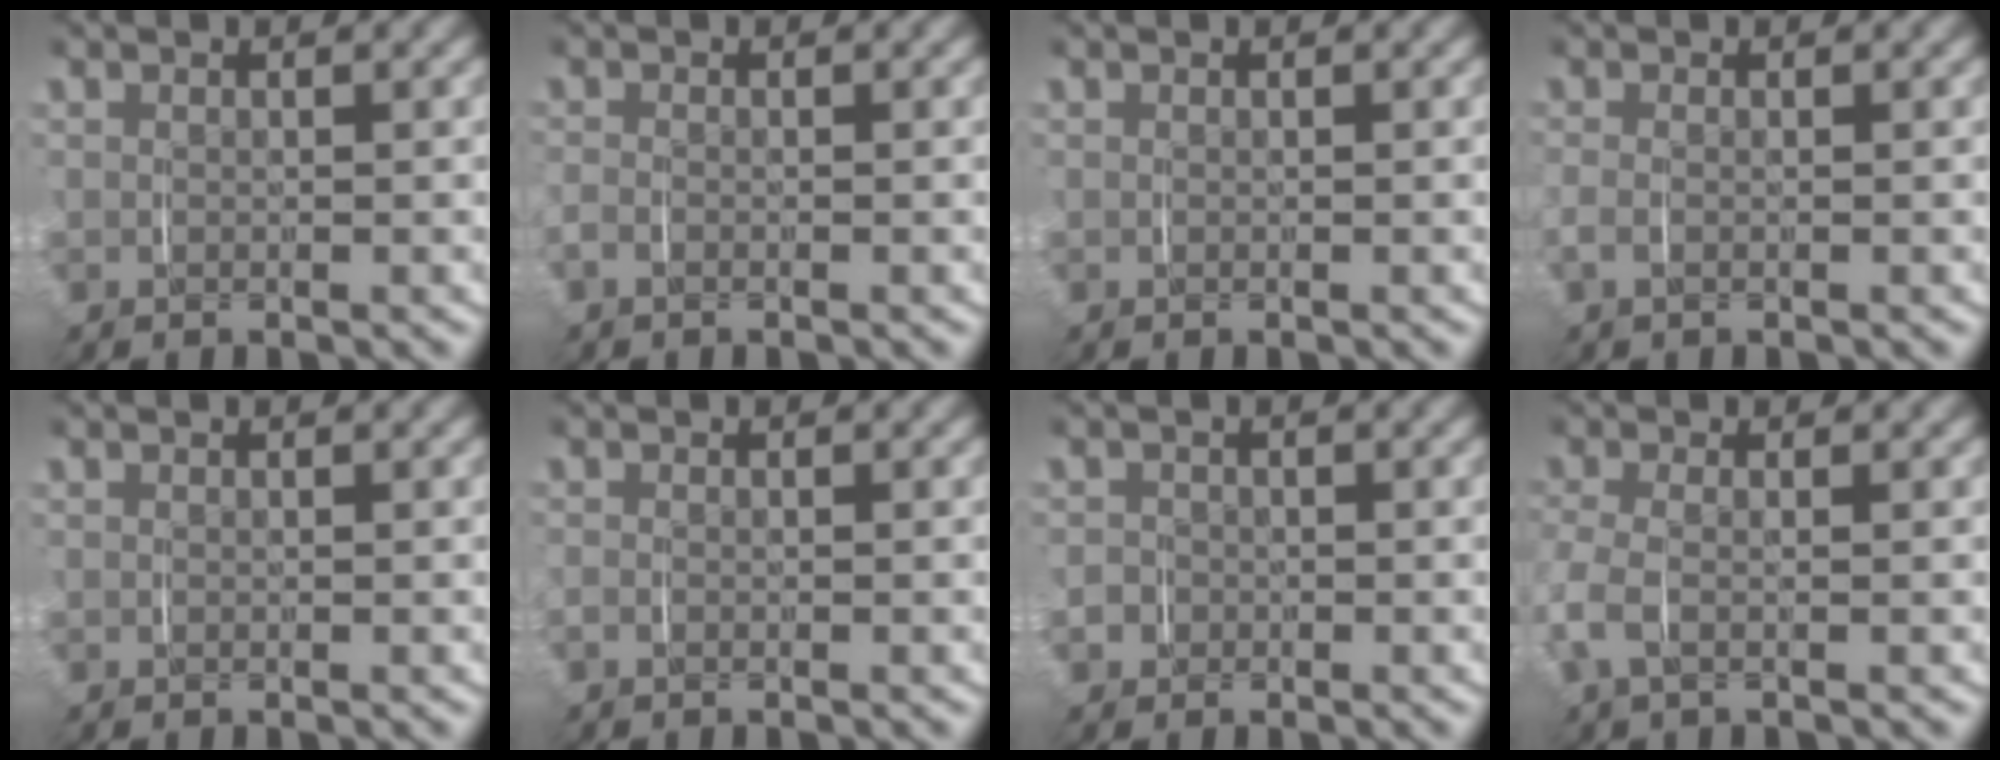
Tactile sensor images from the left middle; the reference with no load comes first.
{"total": 1.4, "force": [-0.8, 0.8, 0.9], "torque": [-0.029, -0.004, -0.016]}
{"total": 0.0}
{"total": 1.4, "force": [-0.5, 0.7, 1.1], "torque": [-0.038, -0.006, -0.009]}
{"total": 0.0}
{"total": 1.0, "force": [-0.6, 0.6, 0.5], "torque": [-0.020, -0.002, -0.011]}
{"total": 1.8, "force": [-0.7, 1.6, 0.2], "torque": [-0.013, -0.004, -0.016]}
{"total": 3.1, "force": [-0.7, 1.6, 2.5], "torque": [-0.082, -0.008, -0.012]}